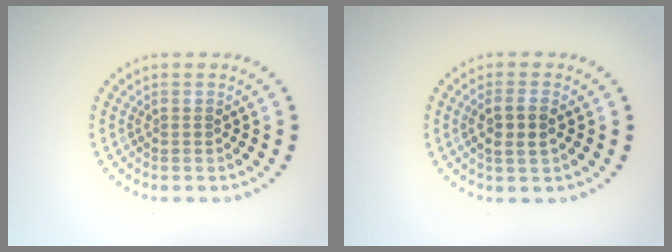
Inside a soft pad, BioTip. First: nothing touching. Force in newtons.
{"total": 2.3, "press": 2.2, "slide": 0.9}